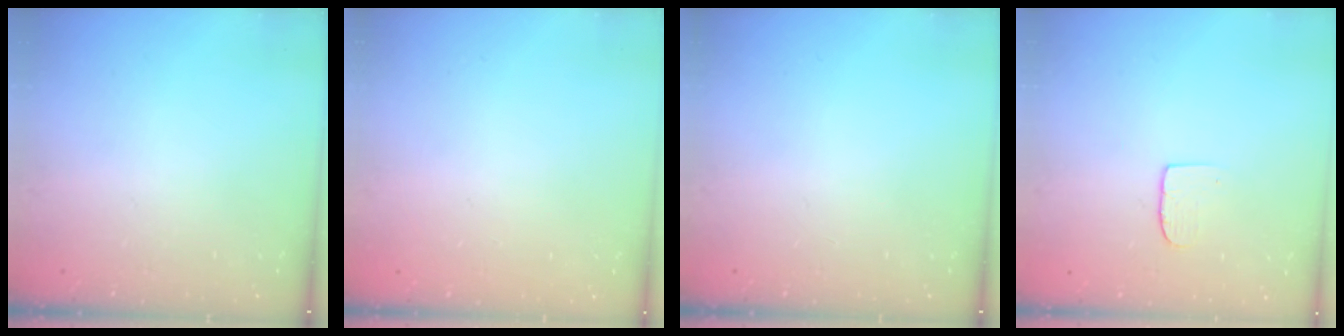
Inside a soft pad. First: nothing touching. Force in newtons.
{"total": 0.0}
{"total": 0.0}
{"total": 5.1, "press": 5.1, "slide": 0.4}